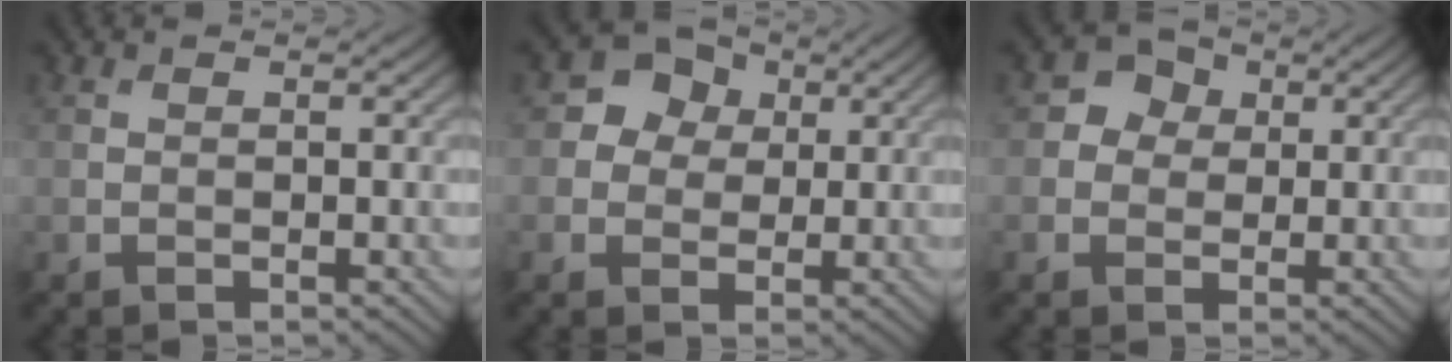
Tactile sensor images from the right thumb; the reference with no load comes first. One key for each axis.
{"total": 5.7, "fx": 1.7, "fy": 5.1, "fz": 2.1, "tx": -0.055, "ty": 0.014, "tz": 0.012}
{"total": 3.3, "fx": 0.6, "fy": 3.0, "fz": 1.2, "tx": -0.020, "ty": 0.006, "tz": 0.002}